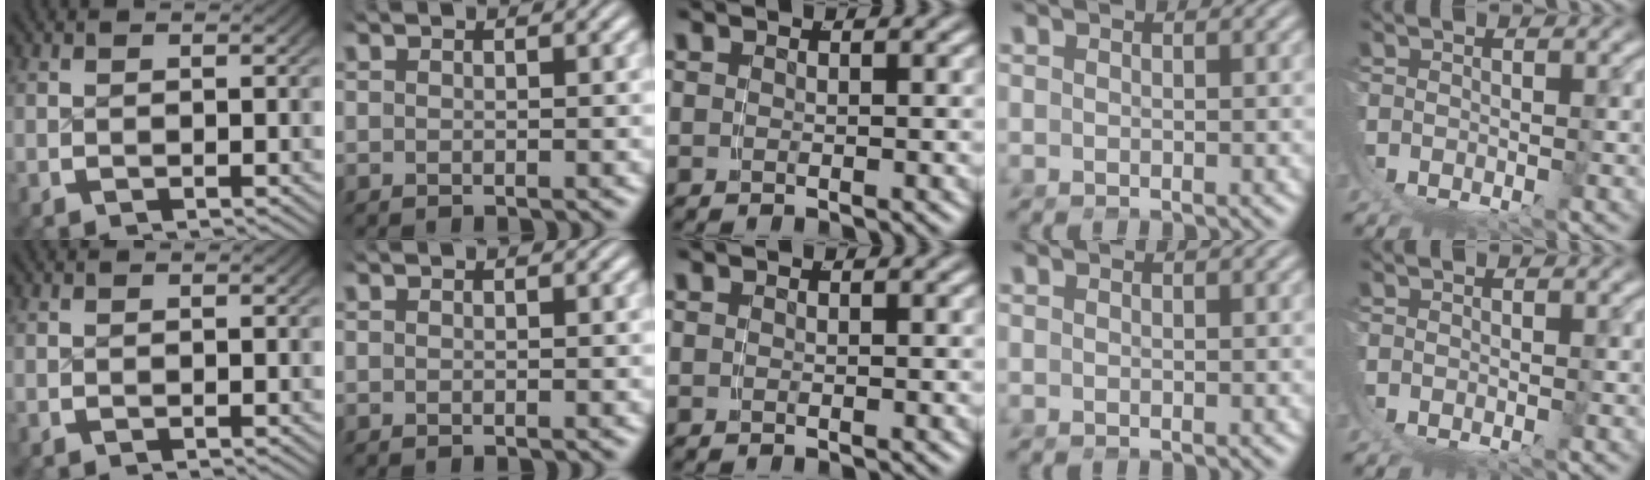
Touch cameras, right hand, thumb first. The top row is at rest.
{}